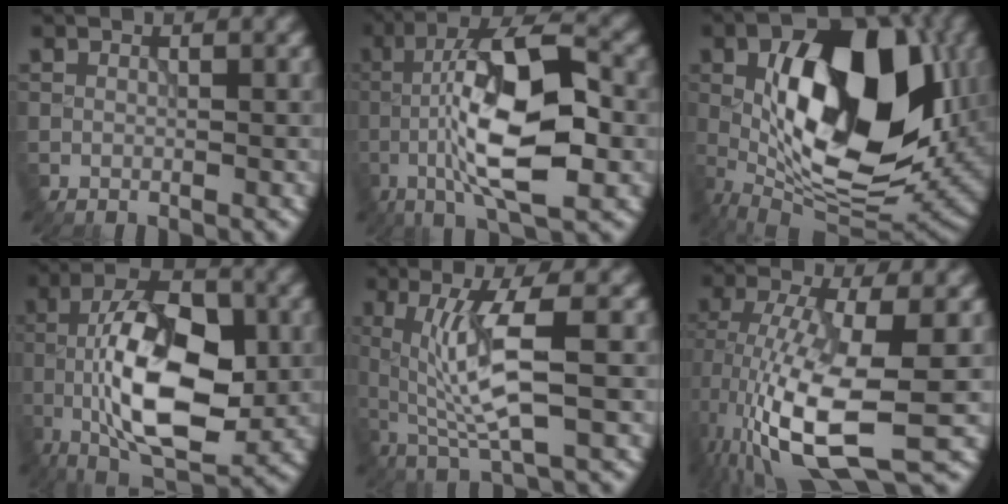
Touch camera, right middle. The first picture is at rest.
{"total": 11.5, "force": [-2.2, 3.4, 10.7], "torque": [-0.186, 0.018, -0.044]}
{"total": 16.0, "force": [0.7, 8.7, 13.3], "torque": [-0.213, -0.008, 0.013]}
{"total": 12.5, "force": [-1.8, 5.8, 11.0], "torque": [-0.195, 0.005, -0.038]}
{"total": 6.6, "force": [0.2, 1.3, 6.5], "torque": [-0.125, -0.007, 0.012]}
{"total": 11.6, "force": [-3.5, 3.6, 10.4], "torque": [-0.215, -0.012, -0.062]}